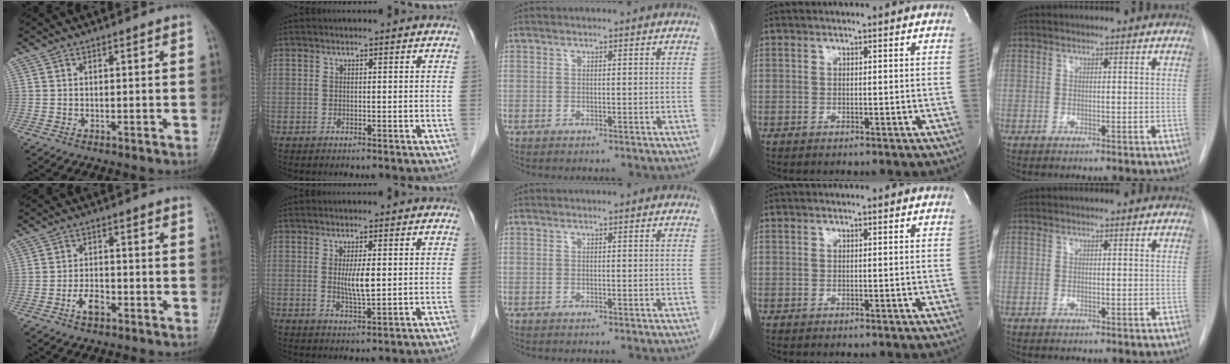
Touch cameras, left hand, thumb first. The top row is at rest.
{"thumb": {"total": 4.1, "force": [-2.0, 2.2, 2.8], "torque": [-0.043, 0.014, -0.039]}, "index": {"total": 3.8, "force": [0.4, 0.6, 3.7], "torque": [-0.070, -0.007, 0.009]}}